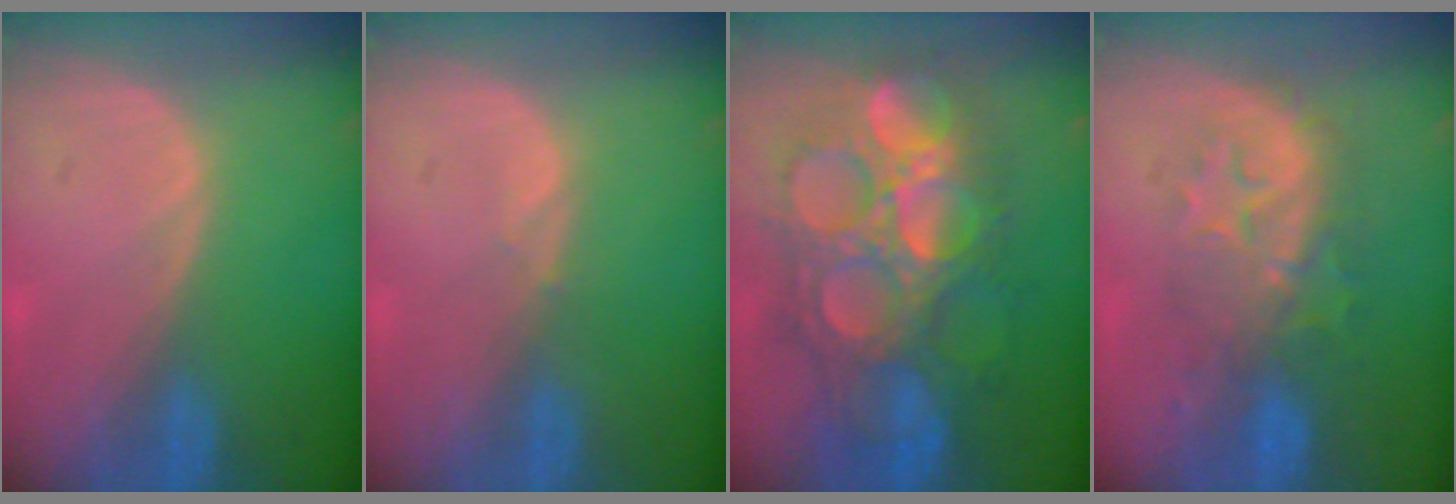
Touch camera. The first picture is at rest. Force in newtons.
{"total": 0.5, "press": 0.5, "slide": 0.2}
{"total": 13.6, "press": 13.5, "slide": 1.5}
{"total": 8.4, "press": 8.3, "slide": 1.3}